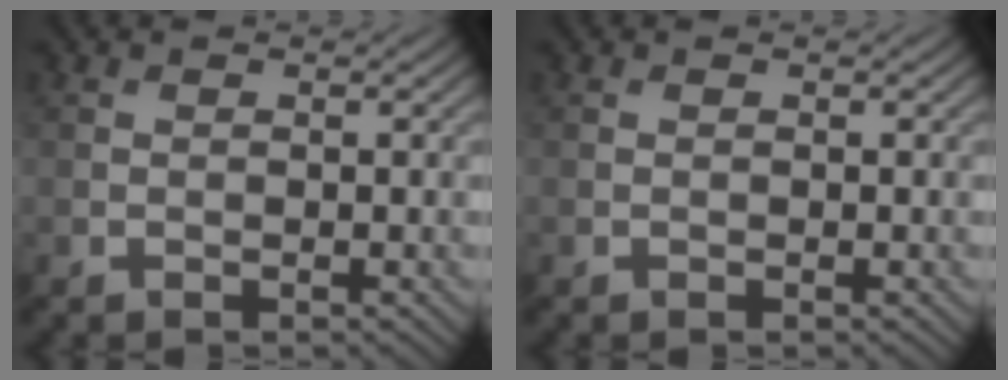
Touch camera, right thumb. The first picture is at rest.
{"total": 0.0}